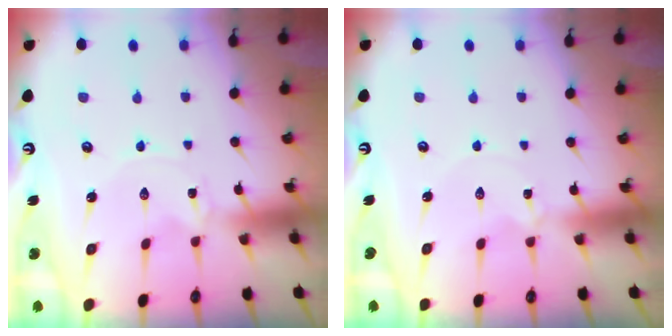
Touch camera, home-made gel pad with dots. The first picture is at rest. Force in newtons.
{"total": 0.6, "press": 0.5, "slide": 0.2}